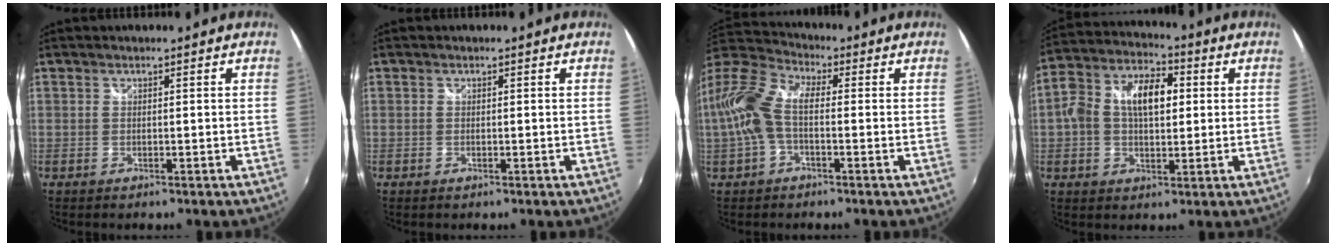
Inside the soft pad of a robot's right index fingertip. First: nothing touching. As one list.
[{"total": 0.0}, {"total": 12.9, "force": [-0.9, 6.6, 11.1], "torque": [-0.235, 0.019, -0.027]}, {"total": 11.4, "force": [1.4, 6.7, 9.2], "torque": [-0.172, 0.033, 0.019]}]